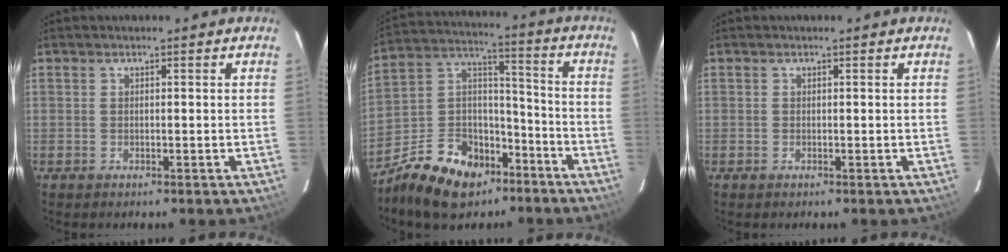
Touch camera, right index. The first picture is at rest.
{"total": 17.1, "force": [-10.7, 10.5, 8.3], "torque": [-0.184, 0.045, -0.165]}
{"total": 0.0}